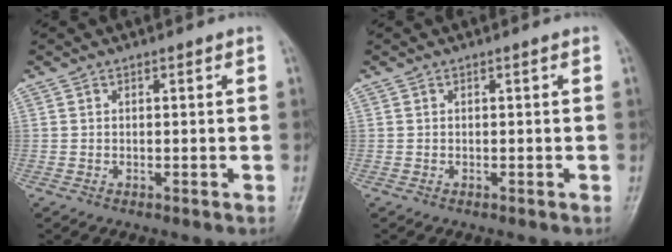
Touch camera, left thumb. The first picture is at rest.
{"total": 0.0}